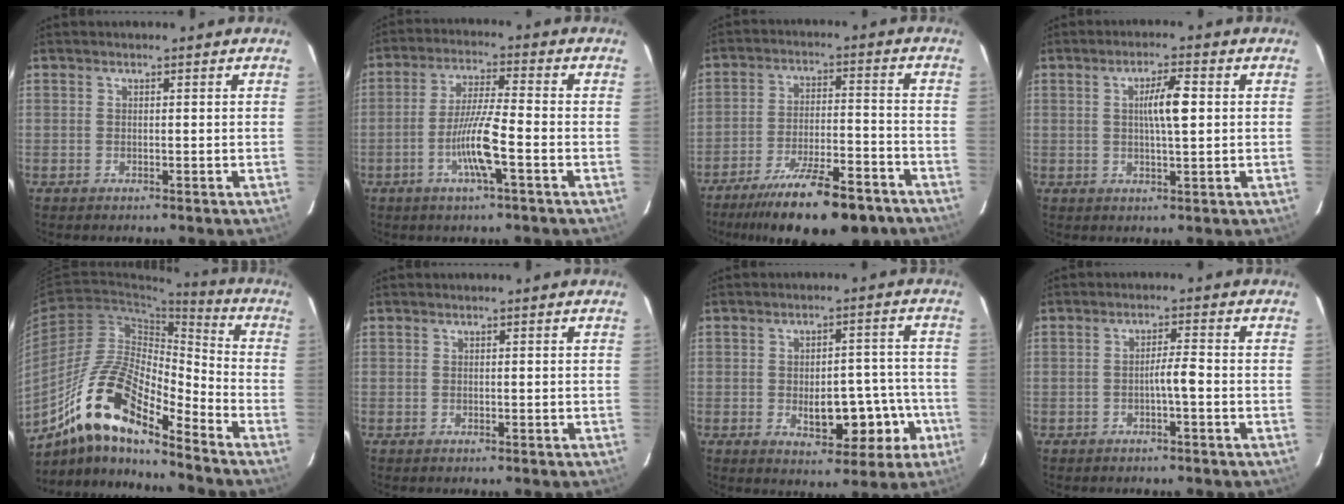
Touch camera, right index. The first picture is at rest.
{"total": 8.2, "force": [-2.8, -0.1, 7.7], "torque": [-0.147, -0.001, -0.055]}
{"total": 16.0, "force": [-12.1, 3.0, 10.0], "torque": [-0.140, -0.010, -0.193]}
{"total": 5.2, "force": [0.8, 0.5, 5.2], "torque": [-0.091, 0.004, 0.012]}
{"total": 14.1, "force": [-10.0, 3.8, 9.1], "torque": [-0.171, 0.028, -0.176]}
{"total": 0.0}
{"total": 9.6, "force": [-3.1, 5.0, 7.6], "torque": [-0.086, 0.026, -0.026]}
{"total": 2.5, "force": [-0.9, -0.1, 2.3], "torque": [-0.035, 0.004, -0.017]}